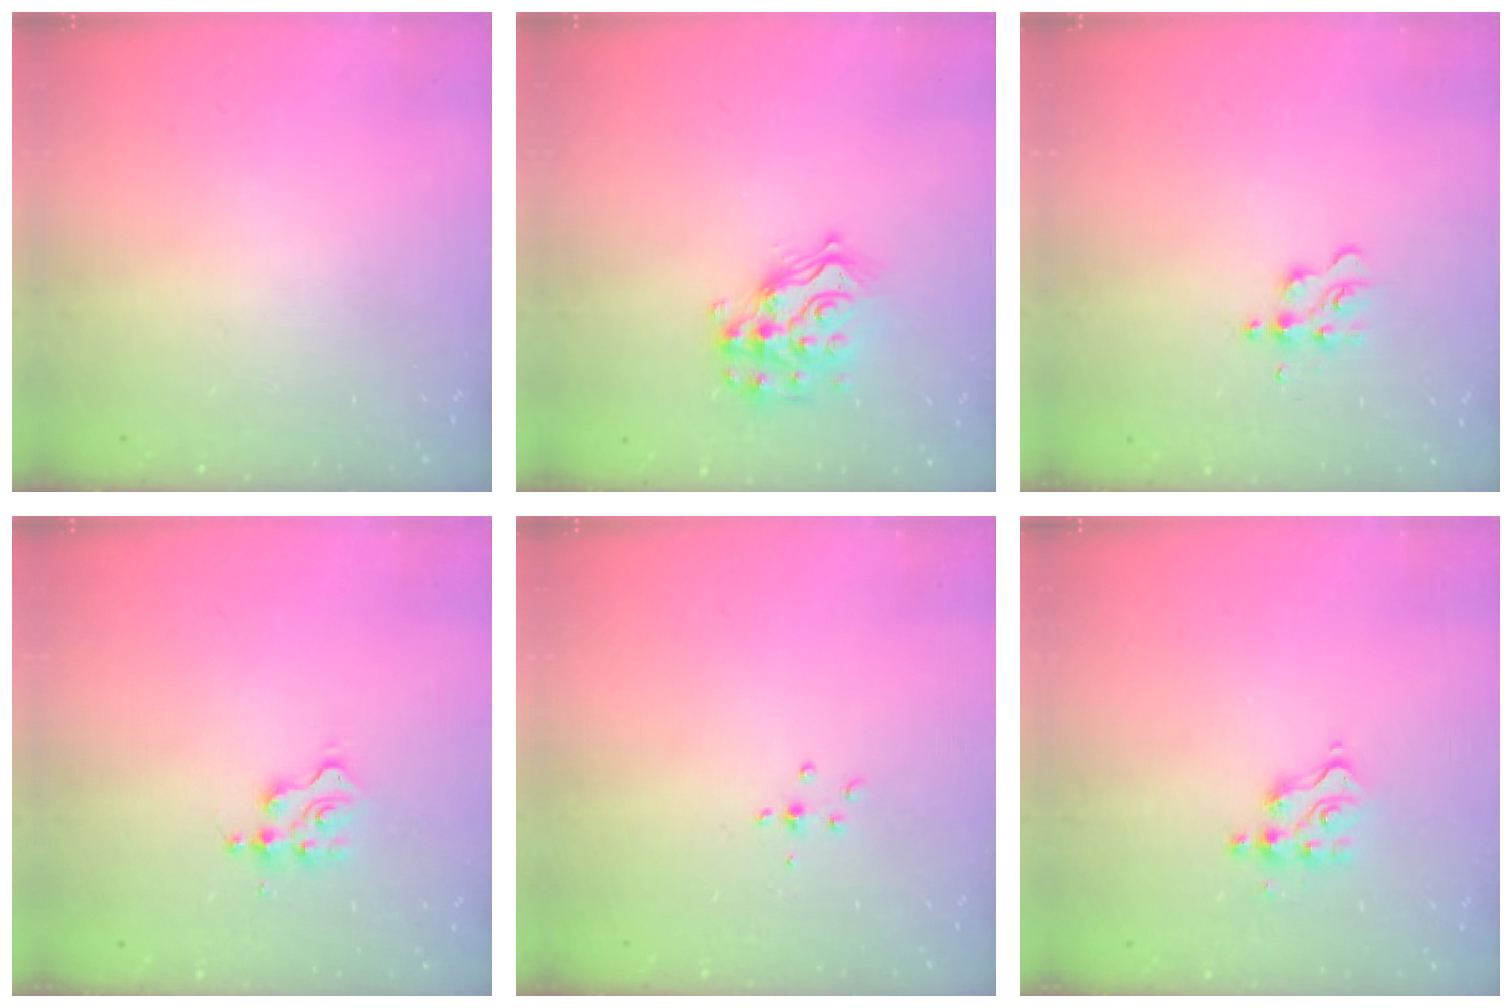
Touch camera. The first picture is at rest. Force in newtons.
{"total": 13.4, "press": 13.4, "slide": 0.9}
{"total": 4.1, "press": 4.0, "slide": 0.4}
{"total": 2.9, "press": 2.8, "slide": 0.3}
{"total": 4.0, "press": 3.8, "slide": 1.2}
{"total": 4.6, "press": 4.6, "slide": 0.3}